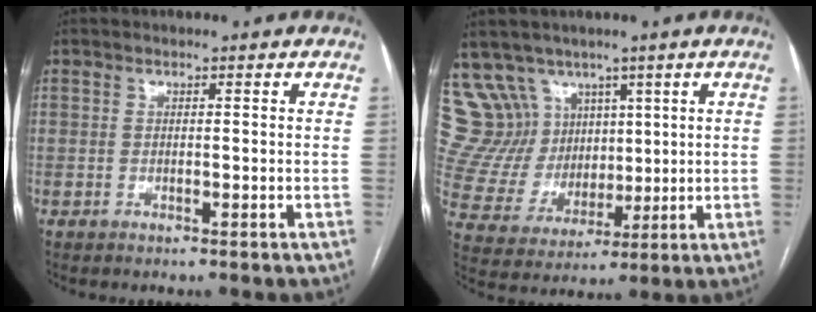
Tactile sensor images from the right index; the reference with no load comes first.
{"total": 12.3, "force": [8.0, 9.1, 1.9], "torque": [-0.057, 0.054, 0.174]}